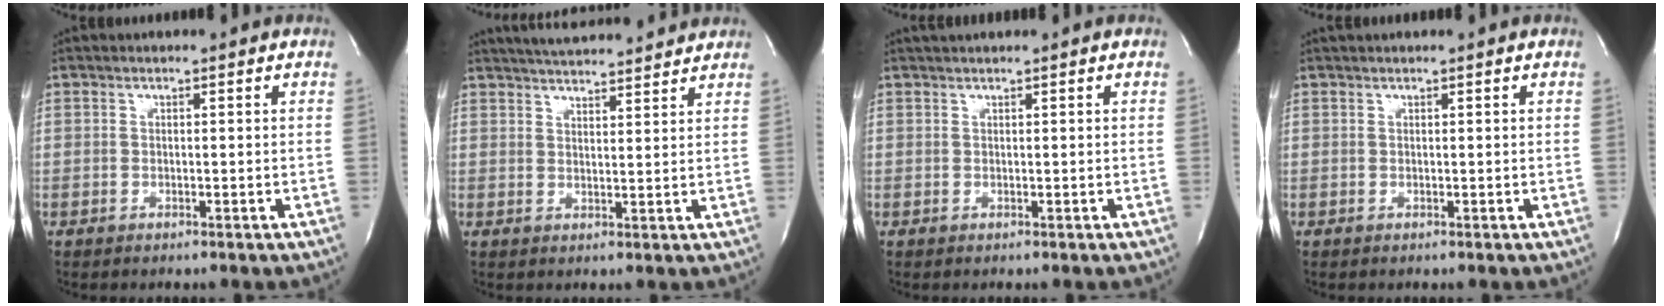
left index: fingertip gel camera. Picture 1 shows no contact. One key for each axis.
{"total": 12.2, "fx": 11.3, "fy": 1.5, "fz": 4.2, "tx": -0.072, "ty": 0.019, "tz": 0.157}
{"total": 0.8, "fx": 0.5, "fy": -0.3, "fz": 0.5, "tx": -0.011, "ty": 0.008, "tz": 0.016}
{"total": 0.5, "fx": 0.3, "fy": -0.2, "fz": 0.3, "tx": -0.004, "ty": 0.012, "tz": 0.012}